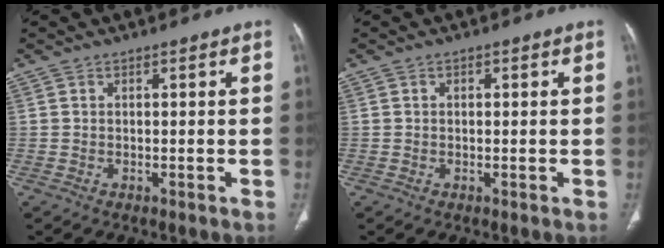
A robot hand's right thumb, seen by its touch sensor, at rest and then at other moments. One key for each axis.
{"total": 0.7, "fx": 0.2, "fy": 0.5, "fz": 0.5, "tx": -0.005, "ty": 0.001, "tz": 0.002}